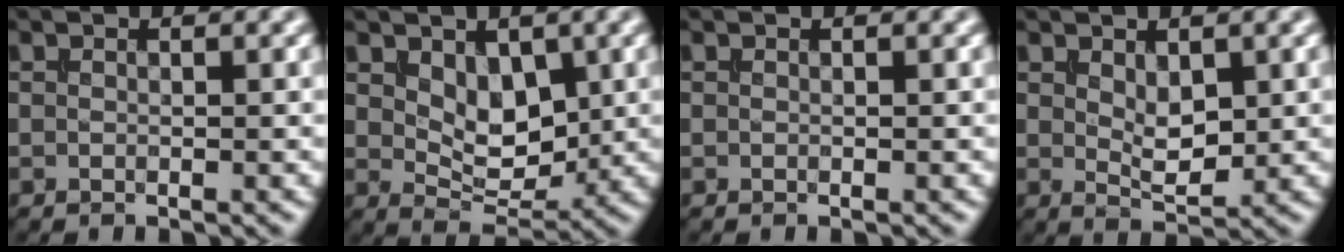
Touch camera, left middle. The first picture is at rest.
{"total": 4.0, "force": [1.3, 2.5, 2.8], "torque": [-0.050, -0.013, 0.024]}
{"total": 0.0}
{"total": 2.7, "force": [0.7, 1.4, 2.2], "torque": [-0.039, -0.006, 0.019]}